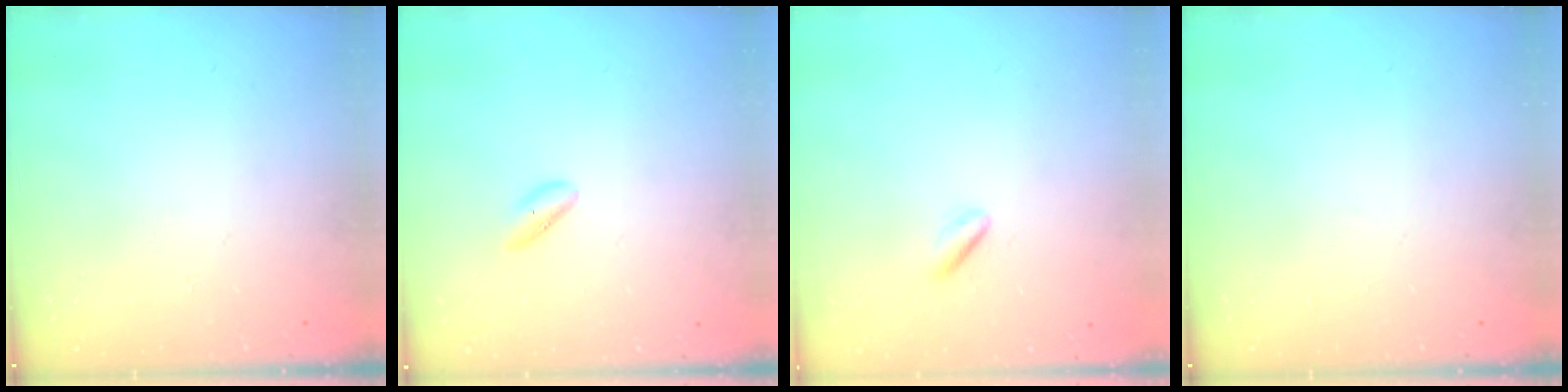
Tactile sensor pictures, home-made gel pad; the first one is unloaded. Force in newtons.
{"total": 3.7, "press": 3.5, "slide": 1.3}
{"total": 0.6, "press": 0.0, "slide": 0.6}
{"total": 0.0}